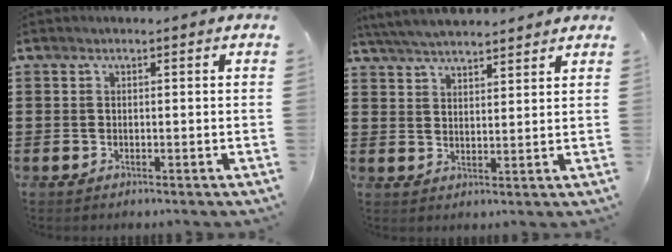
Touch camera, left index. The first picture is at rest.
{"total": 4.9, "force": [4.7, 0.3, 1.3], "torque": [-0.039, -0.012, 0.087]}